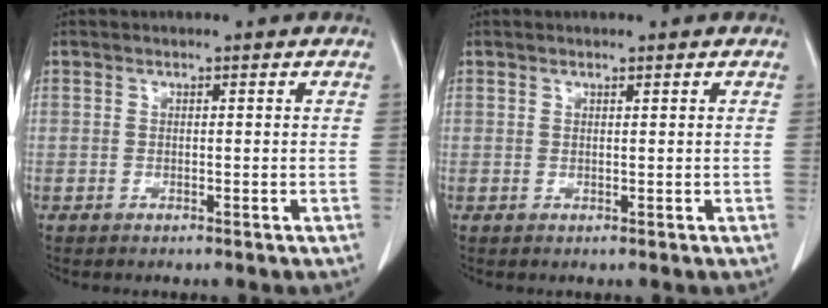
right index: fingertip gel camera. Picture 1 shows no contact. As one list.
[{"total": 0.0}]